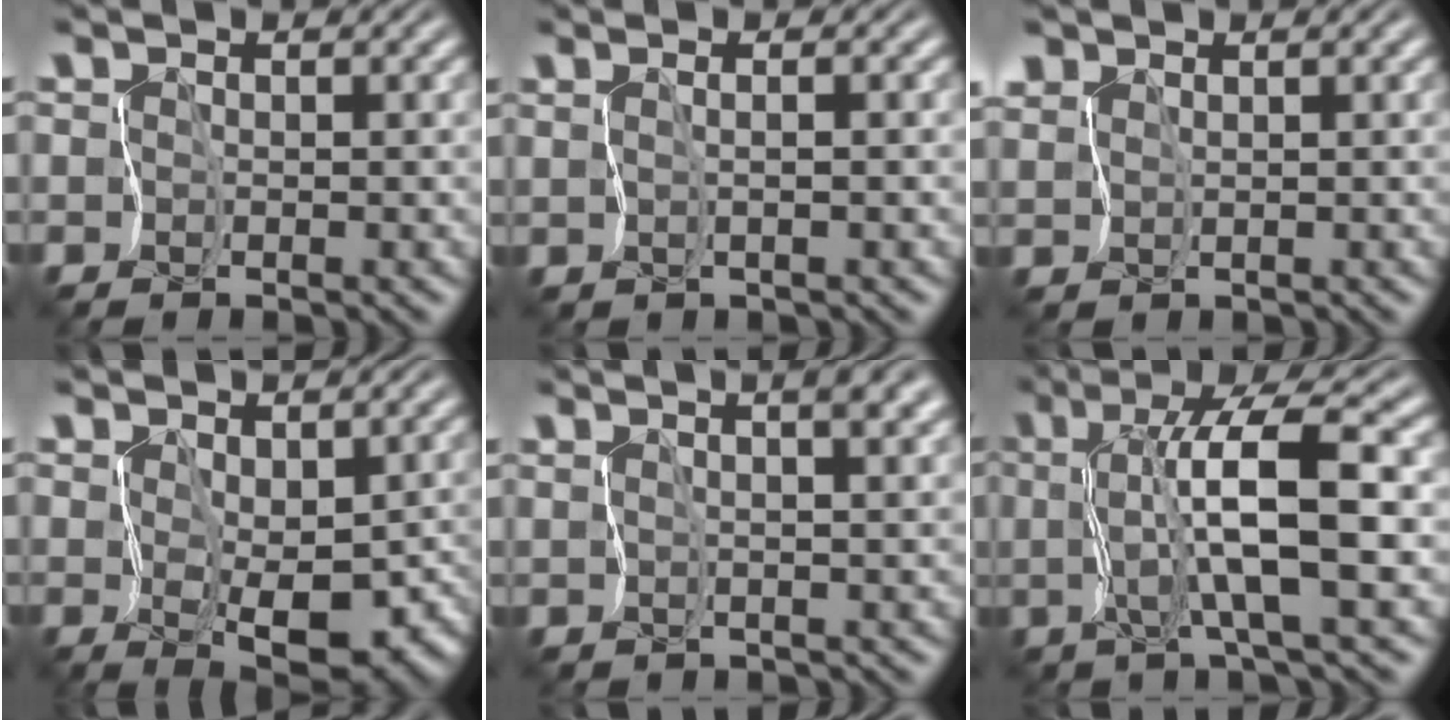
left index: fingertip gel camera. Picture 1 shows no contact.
{"total": 1.4, "force": [0.1, -1.3, -0.4], "torque": [0.005, -0.014, 0.021]}
{"total": 1.9, "force": [1.9, 0.2, -0.2], "torque": [-0.018, -0.008, 0.049]}
{"total": 7.6, "force": [-0.7, 4.2, 6.3], "torque": [-0.092, -0.034, 0.011]}
{"total": 4.1, "force": [2.8, 0.8, 2.9], "torque": [-0.034, -0.001, 0.049]}
{"total": 5.6, "force": [0.1, -0.7, 5.5], "torque": [-0.109, -0.005, 0.014]}